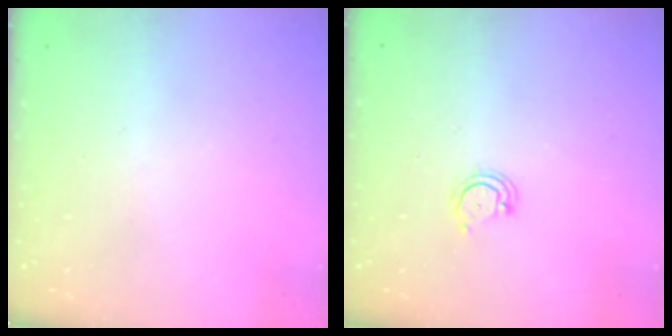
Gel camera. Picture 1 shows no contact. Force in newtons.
{"total": 4.1, "press": 4.0, "slide": 0.4}